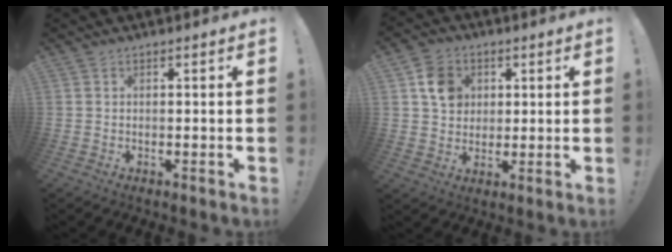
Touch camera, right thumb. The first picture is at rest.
{"total": 9.5, "force": [3.1, 8.2, 3.6], "torque": [-0.043, -0.002, 0.063]}